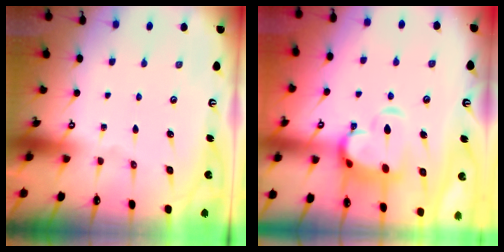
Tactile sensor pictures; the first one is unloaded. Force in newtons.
{"total": 6.7, "press": 6.5, "slide": 1.5}